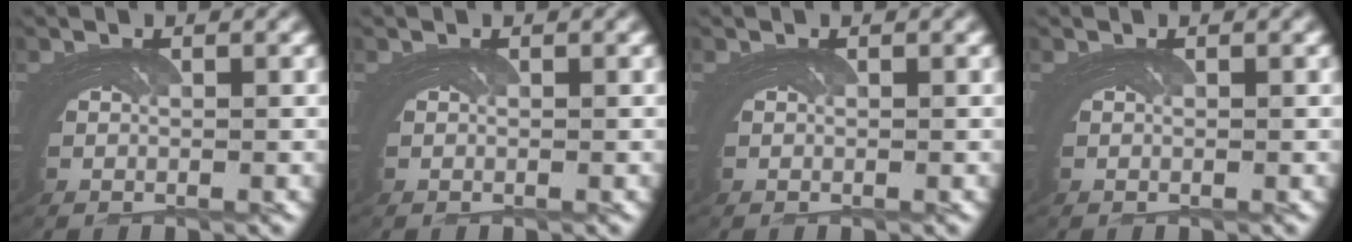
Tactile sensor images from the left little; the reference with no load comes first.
{"total": 0.0}
{"total": 0.0}
{"total": 0.0}